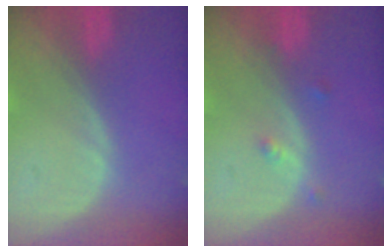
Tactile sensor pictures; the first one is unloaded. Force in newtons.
{"total": 1.9, "press": 1.5, "slide": 1.0}